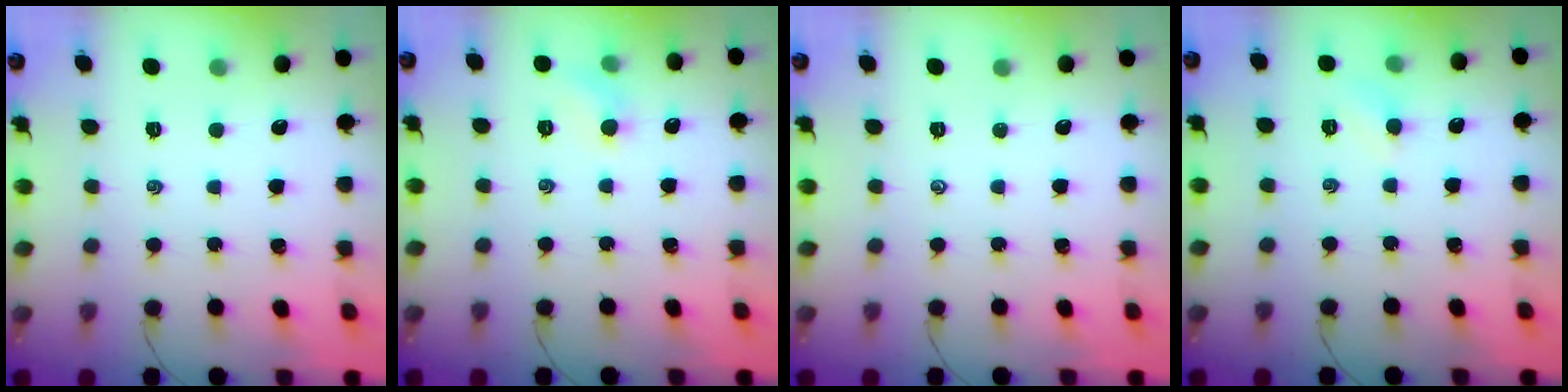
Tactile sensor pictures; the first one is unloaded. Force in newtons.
{"total": 5.5, "press": 5.2, "slide": 1.7}
{"total": 0.0}
{"total": 4.1, "press": 3.9, "slide": 1.3}